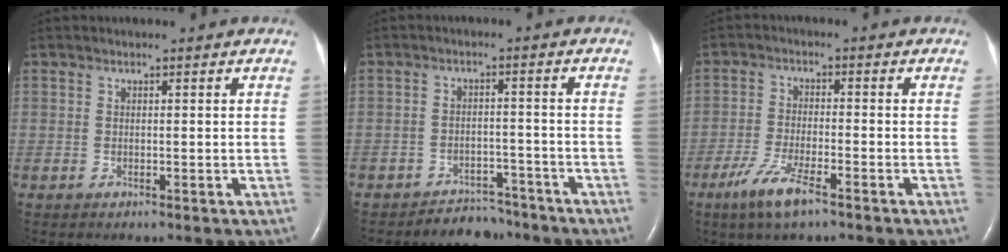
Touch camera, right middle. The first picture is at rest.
{"total": 5.0, "force": [-4.6, 2.1, -0.3], "torque": [0.006, 0.010, -0.071]}
{"total": 6.5, "force": [-4.2, 1.0, 4.9], "torque": [-0.110, -0.011, -0.077]}